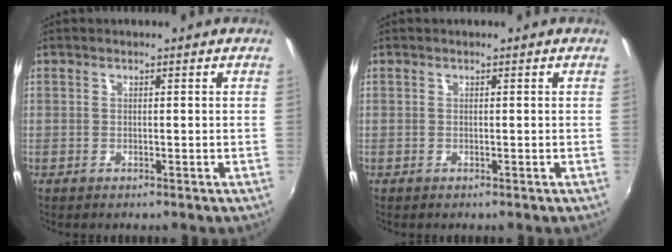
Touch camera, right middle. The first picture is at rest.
{"total": 0.0}